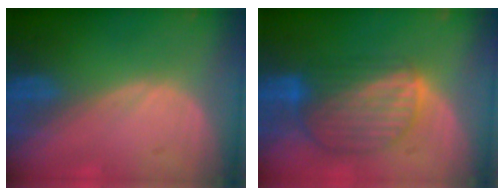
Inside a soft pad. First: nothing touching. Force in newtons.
{"total": 8.7, "press": 7.7, "slide": 4.1}